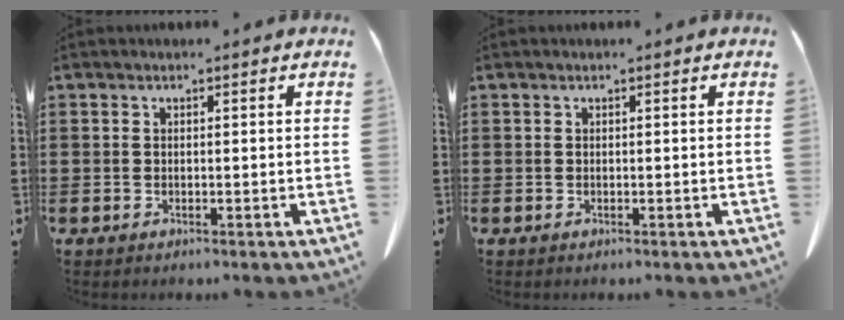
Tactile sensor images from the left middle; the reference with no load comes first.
{"total": 0.0}